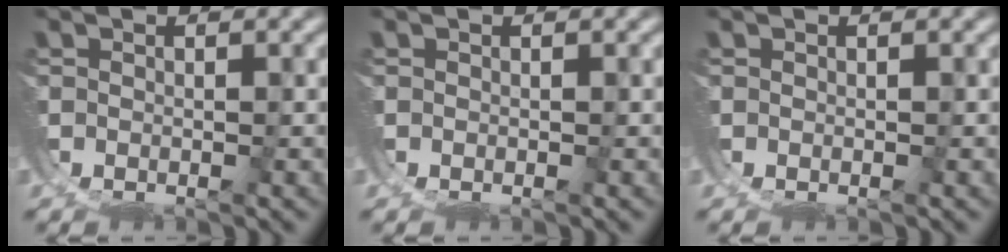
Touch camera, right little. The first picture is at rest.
{"total": 0.0}
{"total": 0.0}